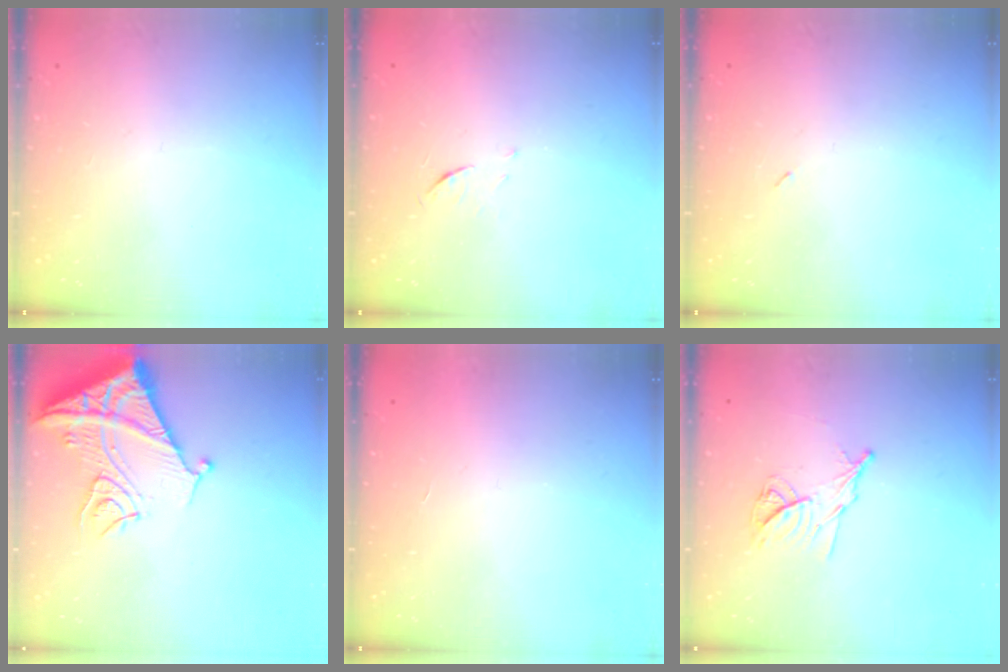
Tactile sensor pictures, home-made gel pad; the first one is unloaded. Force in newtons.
{"total": 5.0, "press": 4.9, "slide": 0.4}
{"total": 2.2, "press": 2.1, "slide": 0.9}
{"total": 13.8, "press": 13.7, "slide": 1.4}
{"total": 1.8, "press": 1.8, "slide": 0.1}
{"total": 10.0, "press": 10.0, "slide": 0.1}